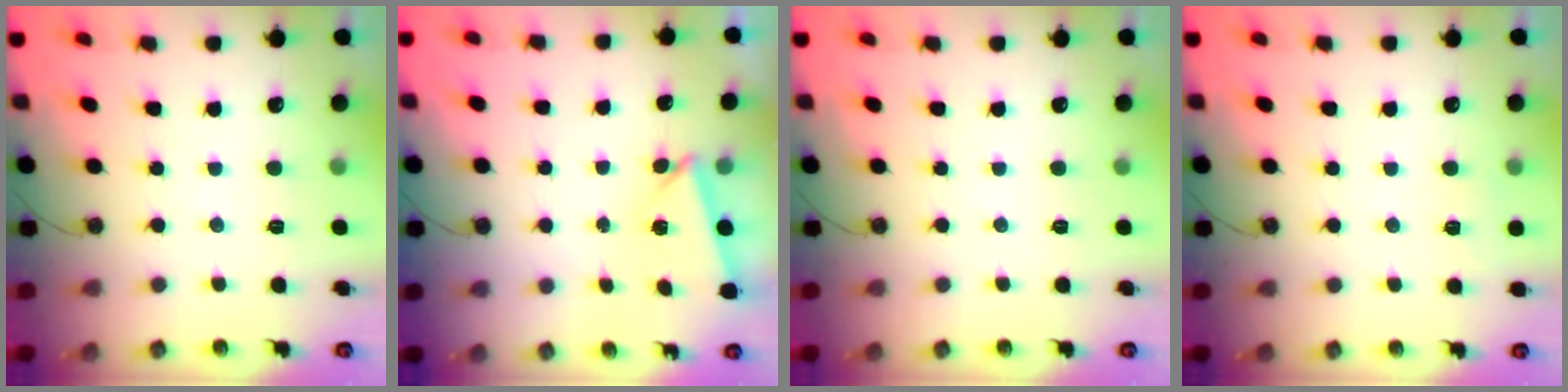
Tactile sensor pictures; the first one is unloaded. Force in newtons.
{"total": 3.9, "press": 3.2, "slide": 2.2}
{"total": 0.0}
{"total": 3.5, "press": 2.7, "slide": 2.3}